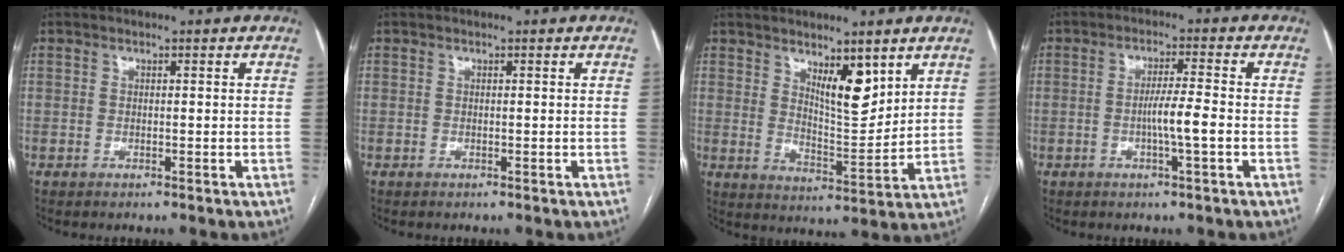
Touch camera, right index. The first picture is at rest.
{"total": 0.0}
{"total": 7.2, "force": [4.4, 2.2, 5.3], "torque": [-0.092, -0.015, 0.079]}
{"total": 4.6, "force": [-1.2, -0.3, 4.4], "torque": [-0.080, 0.000, -0.021]}